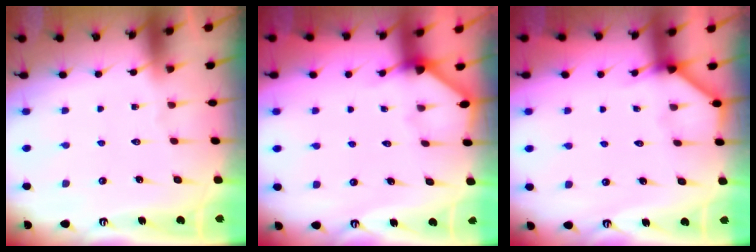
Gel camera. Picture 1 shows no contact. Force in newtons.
{"total": 2.6, "press": 2.6, "slide": 0.4}
{"total": 3.3, "press": 3.3, "slide": 0.4}